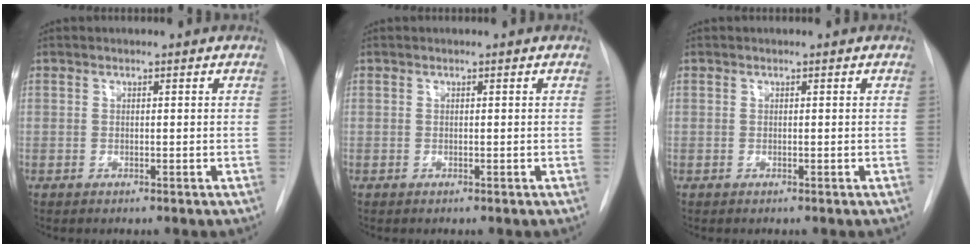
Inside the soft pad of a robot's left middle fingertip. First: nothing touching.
{"total": 0.0}
{"total": 0.0}